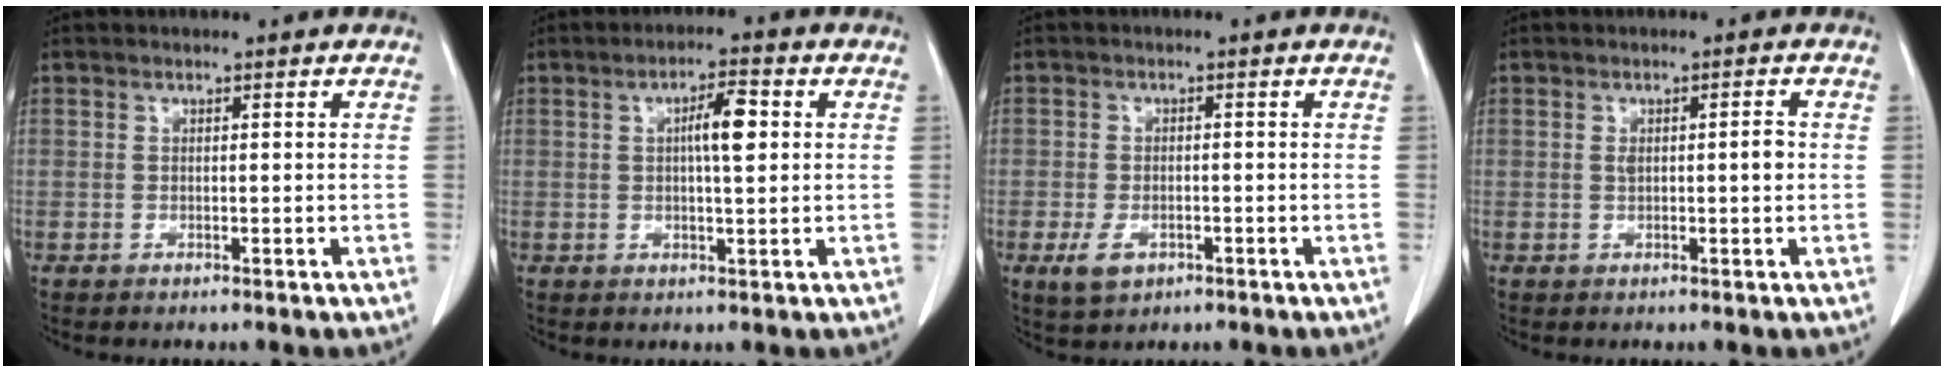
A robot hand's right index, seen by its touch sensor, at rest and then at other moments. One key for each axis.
{"total": 5.1, "fx": 0.9, "fy": 0.9, "fz": 4.9, "tx": -0.084, "ty": 0.007, "tz": 0.014}
{"total": 3.7, "fx": -1.7, "fy": 2.4, "fz": 2.2, "tx": -0.044, "ty": -0.002, "tz": -0.021}
{"total": 2.7, "fx": 0.2, "fy": 0.7, "fz": 2.6, "tx": -0.043, "ty": 0.005, "tz": 0.006}